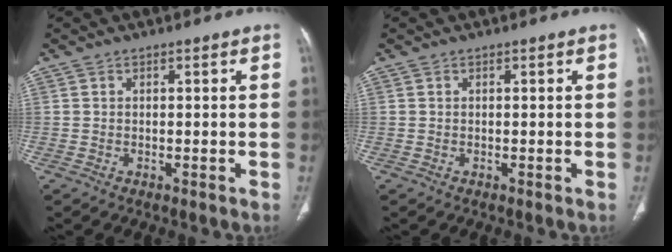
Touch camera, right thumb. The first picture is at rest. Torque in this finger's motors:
{"motor_torque": [0.00, 0.00, -0.05, -0.04, 0.00]}